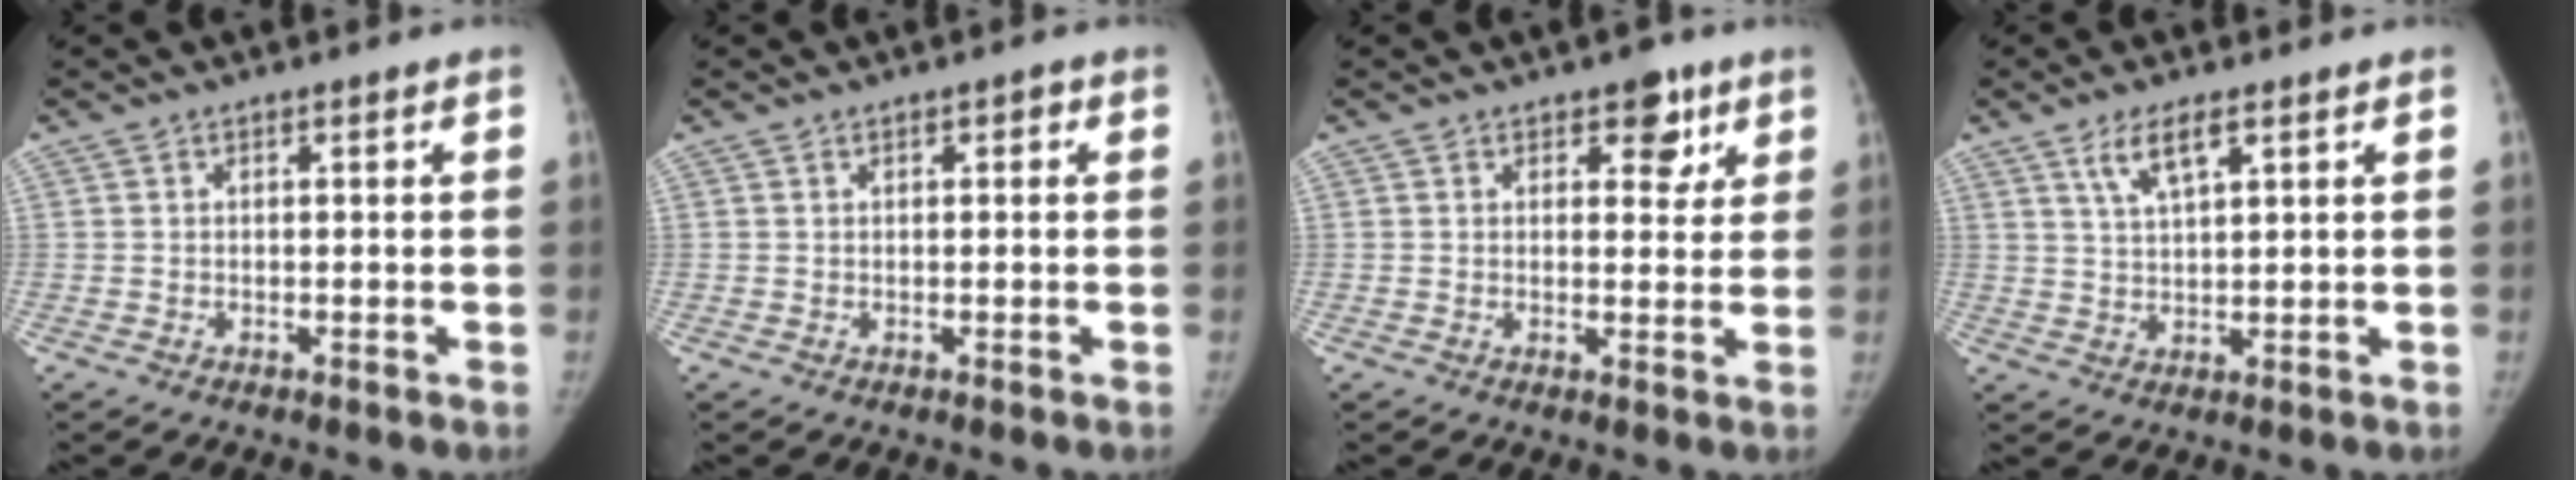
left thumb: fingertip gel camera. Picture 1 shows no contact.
{"total": 0.9, "force": [0.3, 0.5, 0.6], "torque": [-0.001, 0.002, 0.002]}
{"total": 5.2, "force": [2.8, 3.2, 3.0], "torque": [-0.005, -0.011, 0.033]}
{"total": 5.4, "force": [3.1, 1.4, 4.2], "torque": [-0.083, -0.011, 0.064]}